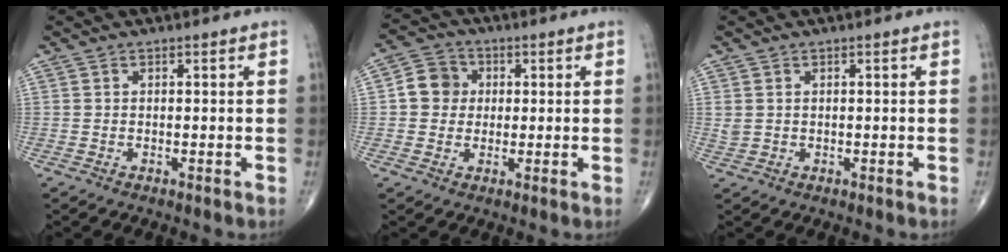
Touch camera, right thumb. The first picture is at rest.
{"total": 6.3, "force": [0.6, 5.8, 2.5], "torque": [-0.022, 0.010, -0.001]}
{"total": 1.4, "force": [0.4, 1.1, 0.8], "torque": [-0.016, 0.000, 0.012]}